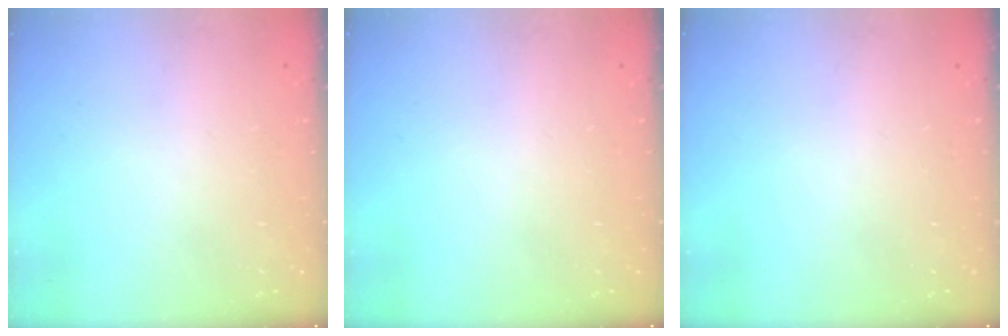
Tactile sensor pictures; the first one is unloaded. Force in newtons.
{"total": 0.0}
{"total": 0.0}